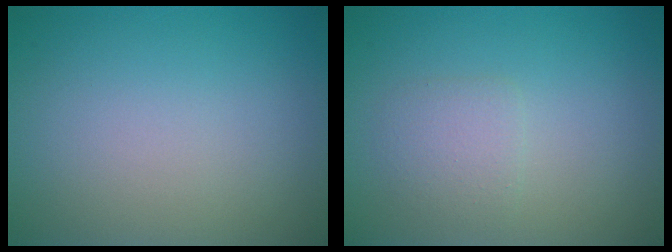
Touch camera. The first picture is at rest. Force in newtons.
{"total": 1.9, "press": 1.9, "slide": 0.1}